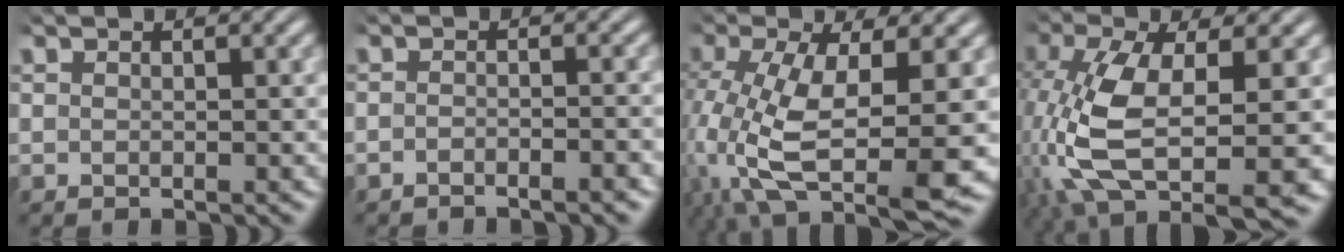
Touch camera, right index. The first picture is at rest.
{"total": 1.8, "force": [-1.7, 0.1, 0.6], "torque": [-0.010, 0.002, -0.033]}
{"total": 9.9, "force": [-3.6, 4.9, 7.8], "torque": [-0.178, -0.058, -0.028]}
{"total": 9.9, "force": [-3.1, 5.0, 8.0], "torque": [-0.200, -0.051, -0.022]}